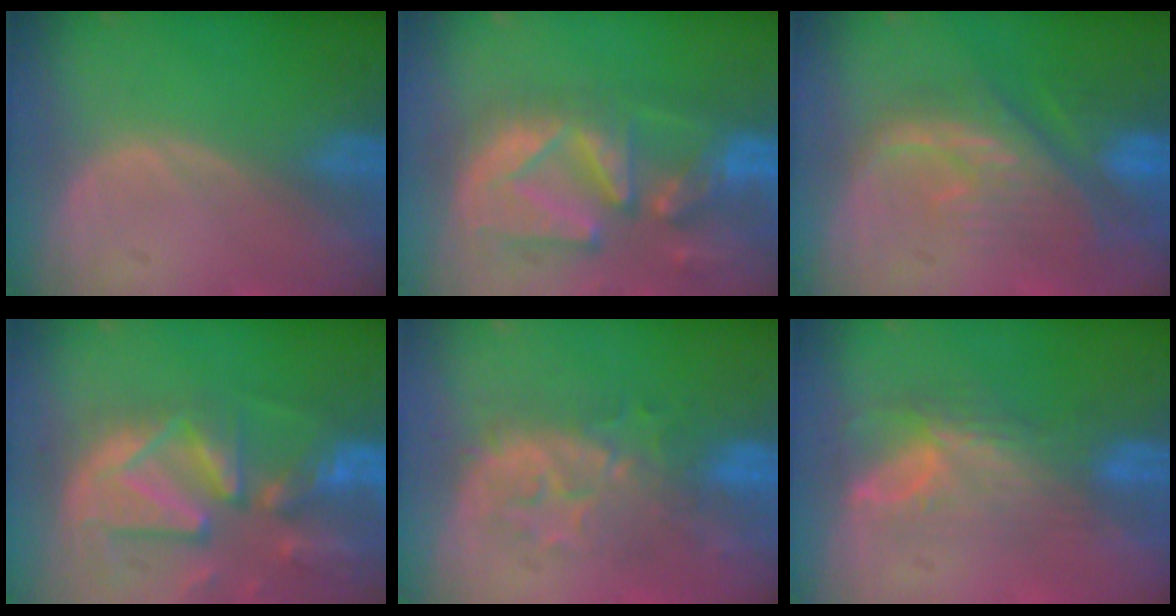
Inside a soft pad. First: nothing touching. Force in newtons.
{"total": 12.7, "press": 11.2, "slide": 6.0}
{"total": 10.2, "press": 8.9, "slide": 4.9}
{"total": 13.1, "press": 11.4, "slide": 6.6}
{"total": 8.0, "press": 8.0, "slide": 0.9}
{"total": 8.0, "press": 6.6, "slide": 4.5}